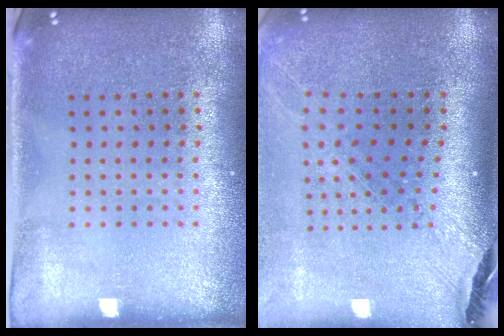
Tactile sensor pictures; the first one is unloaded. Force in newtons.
{"total": 1.8, "press": 1.6, "slide": 0.9}